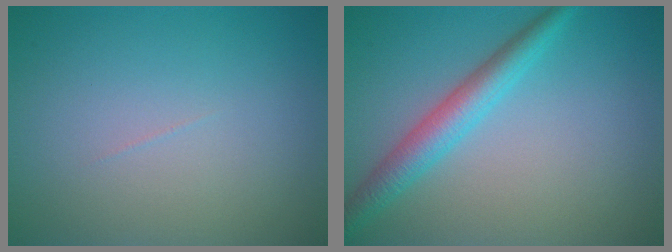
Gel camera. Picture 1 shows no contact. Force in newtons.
{"total": 3.7, "press": 3.7, "slide": 0.1}